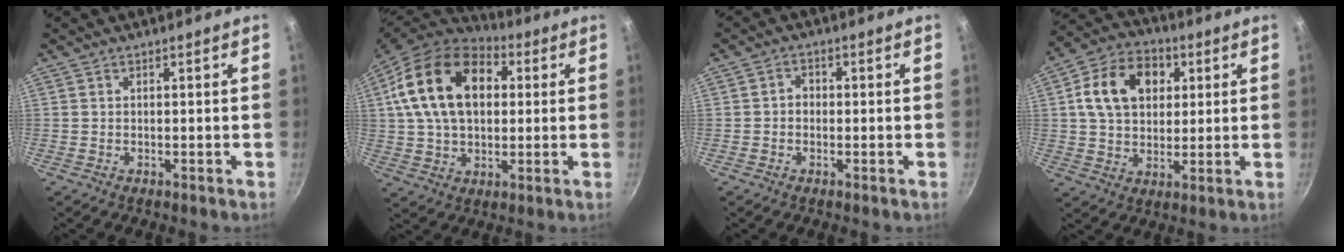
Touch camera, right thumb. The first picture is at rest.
{"total": 20.0, "force": [4.9, 13.3, 14.1], "torque": [-0.223, 0.014, 0.075]}
{"total": 2.4, "force": [-0.3, 2.0, 1.3], "torque": [-0.012, 0.010, -0.009]}
{"total": 14.4, "force": [3.8, 10.6, 8.9], "torque": [-0.128, 0.011, 0.053]}